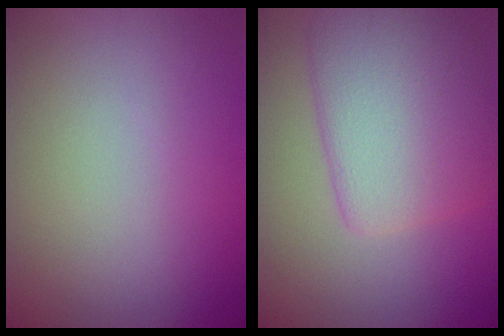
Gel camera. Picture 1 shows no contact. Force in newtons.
{"total": 7.0, "press": 7.0, "slide": 0.2}